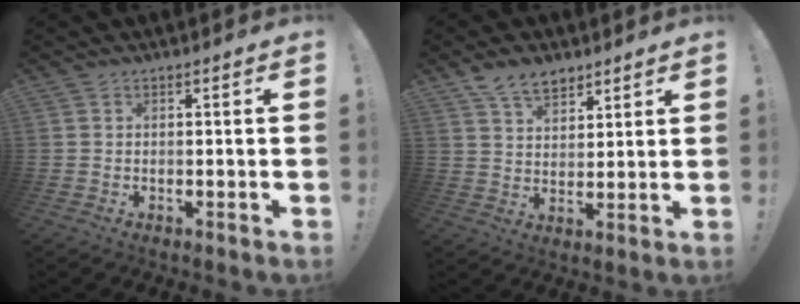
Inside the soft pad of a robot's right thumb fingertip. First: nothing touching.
{"total": 10.5, "force": [8.1, 5.7, 3.6], "torque": [-0.062, -0.048, 0.158]}